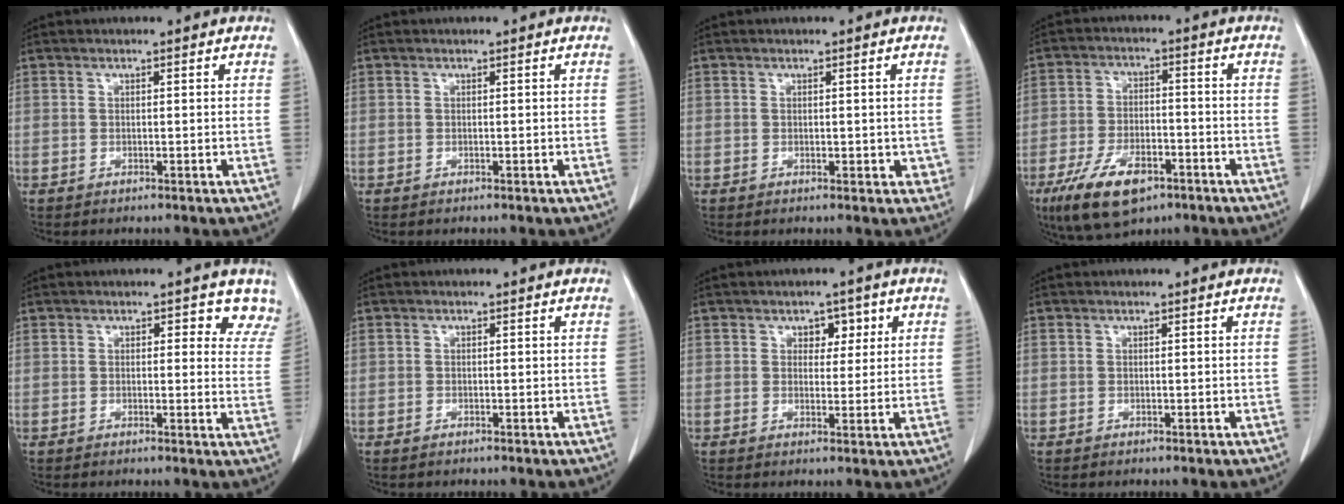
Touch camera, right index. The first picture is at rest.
{"total": 0.0}
{"total": 3.0, "force": [-0.6, 1.7, 2.4], "torque": [-0.016, 0.002, -0.007]}
{"total": 11.3, "force": [-6.6, 4.9, 7.8], "torque": [-0.152, -0.008, -0.112]}
{"total": 4.5, "force": [3.2, 2.5, 2.1], "torque": [0.002, -0.006, 0.012]}
{"total": 0.5, "force": [-0.4, 0.2, 0.3], "torque": [-0.003, 0.000, -0.009]}
{"total": 3.7, "force": [1.4, 2.5, 2.3], "torque": [-0.024, 0.010, 0.018]}
{"total": 0.0}